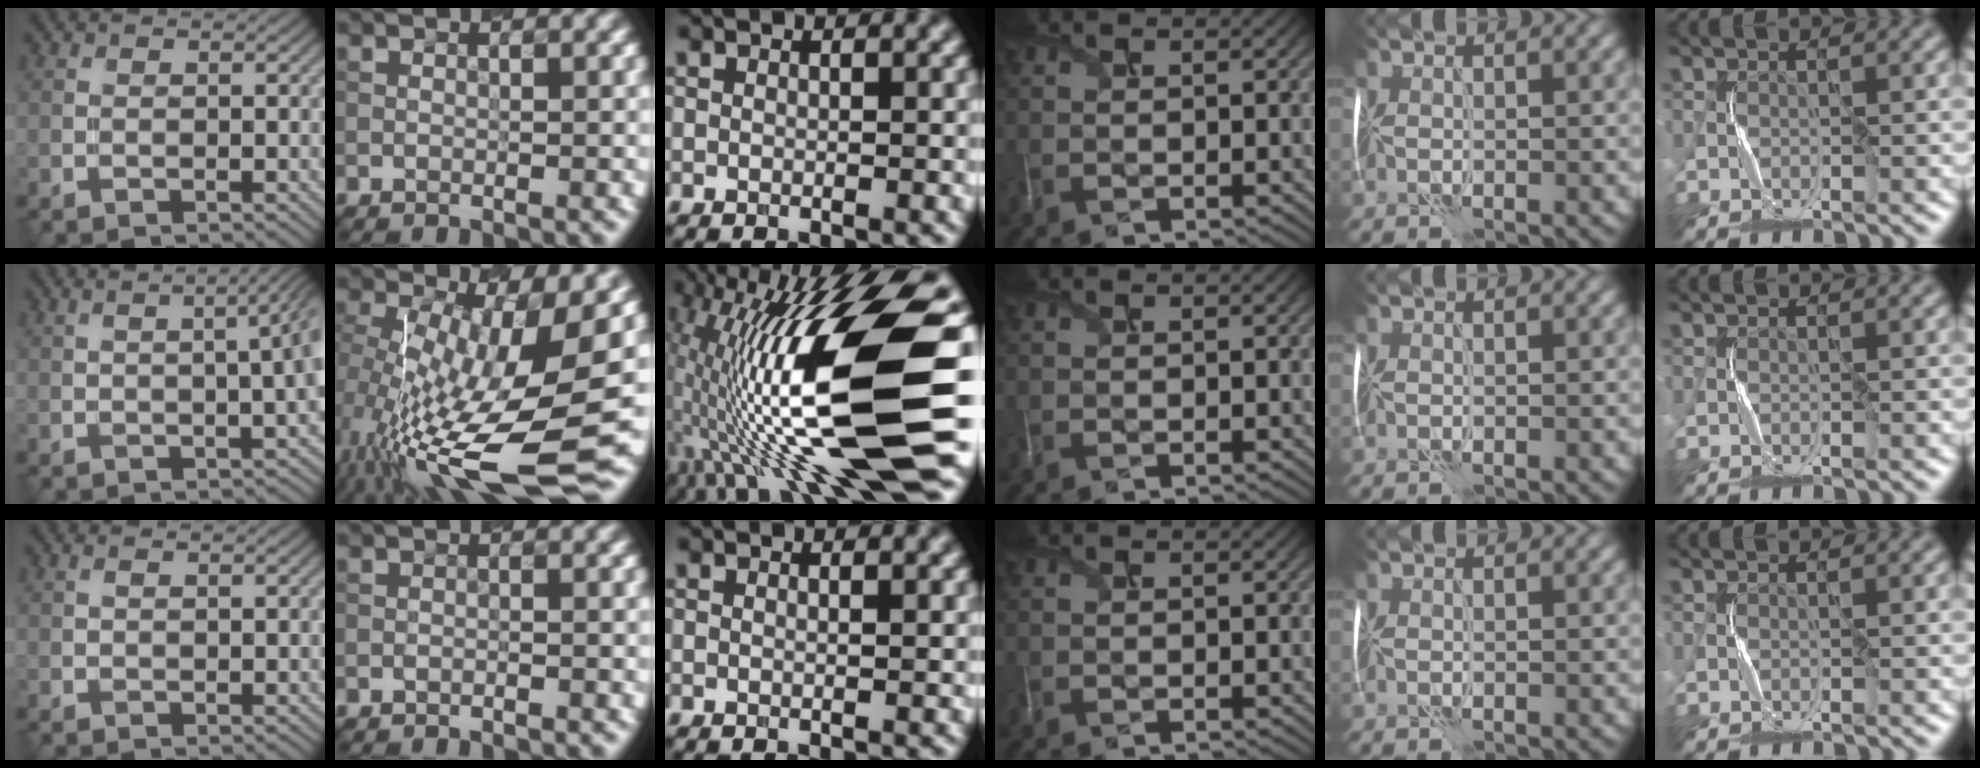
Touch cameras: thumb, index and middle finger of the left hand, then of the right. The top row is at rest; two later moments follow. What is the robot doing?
{"motion": "shake", "object": "plastic piggy bank"}